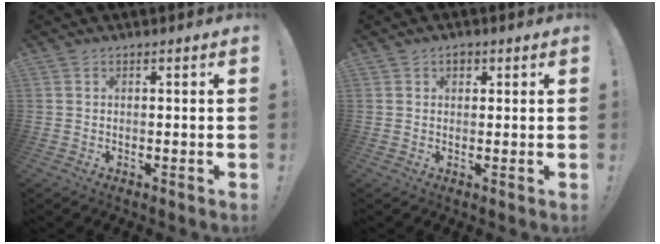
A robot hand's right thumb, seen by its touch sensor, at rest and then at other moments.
{"total": 1.9, "force": [0.9, 1.5, 0.8], "torque": [-0.006, -0.001, 0.014]}